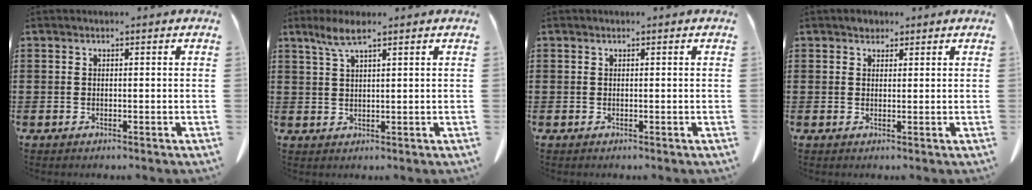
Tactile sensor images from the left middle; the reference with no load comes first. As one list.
[{"total": 3.8, "force": [2.5, 0.5, 2.8], "torque": [-0.061, 0.003, 0.044]}, {"total": 0.0}, {"total": 1.7, "force": [1.4, 0.9, 0.3], "torque": [-0.001, 0.001, 0.025]}]